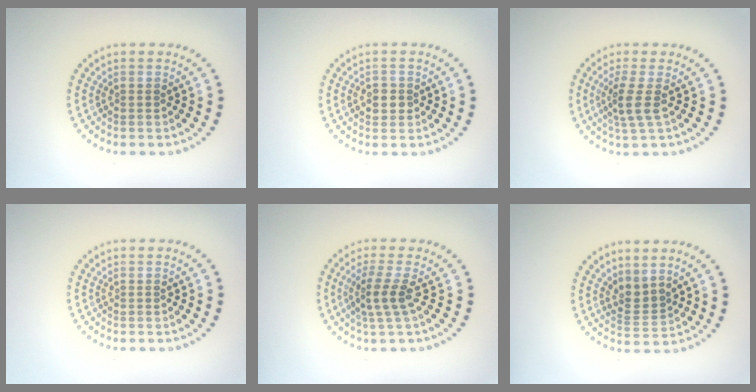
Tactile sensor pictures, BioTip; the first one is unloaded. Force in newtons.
{"total": 1.6, "press": 1.5, "slide": 0.3}
{"total": 2.5, "press": 1.9, "slide": 1.6}
{"total": 0.0}
{"total": 2.5, "press": 2.0, "slide": 1.5}
{"total": 2.2, "press": 1.6, "slide": 1.6}